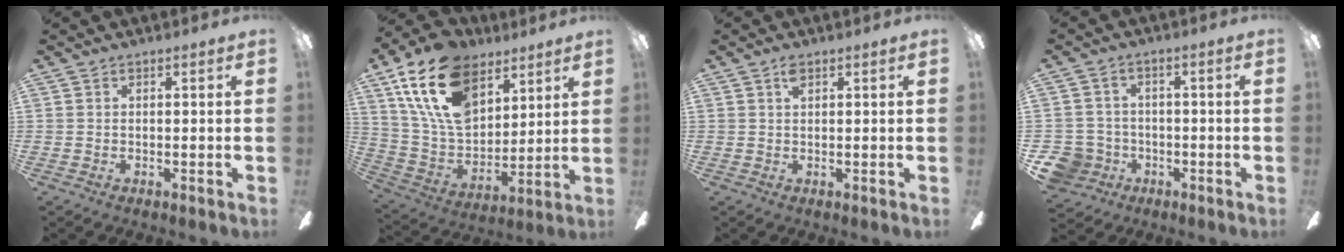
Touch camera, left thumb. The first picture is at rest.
{"total": 20.8, "force": [11.9, 12.6, 11.5], "torque": [-0.227, -0.047, 0.219]}
{"total": 1.7, "force": [1.0, 0.8, 1.1], "torque": [-0.025, 0.002, 0.018]}
{"total": 7.2, "force": [-3.3, 6.1, 2.0], "torque": [-0.064, 0.027, -0.063]}